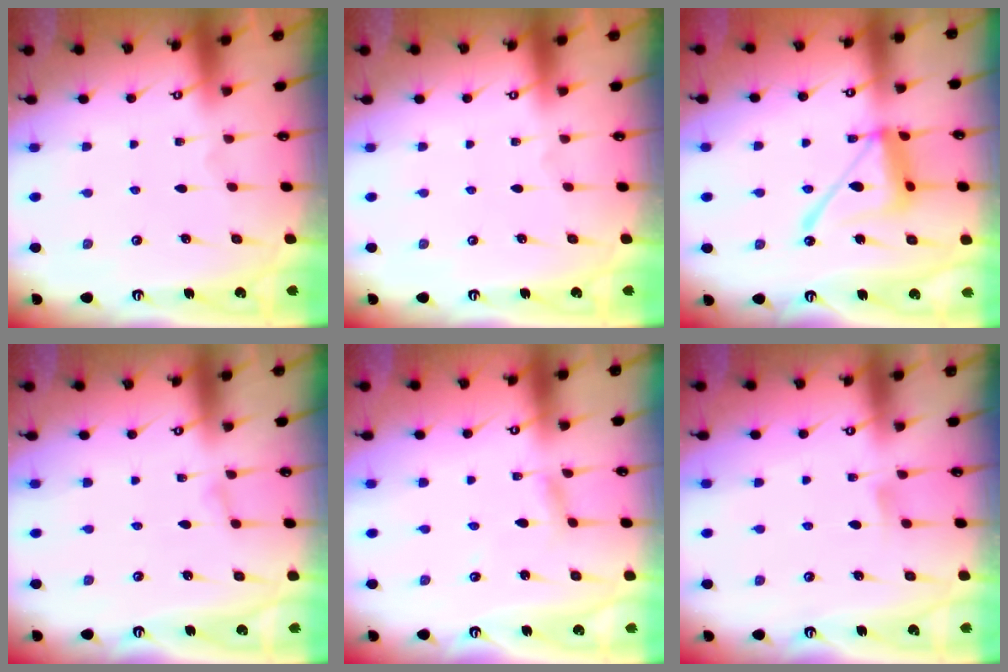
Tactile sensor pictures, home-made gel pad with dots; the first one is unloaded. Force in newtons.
{"total": 0.0}
{"total": 14.4, "press": 14.4, "slide": 1.4}
{"total": 2.2, "press": 2.1, "slide": 0.3}
{"total": 2.9, "press": 2.9, "slide": 0.1}
{"total": 5.6, "press": 5.5, "slide": 0.8}